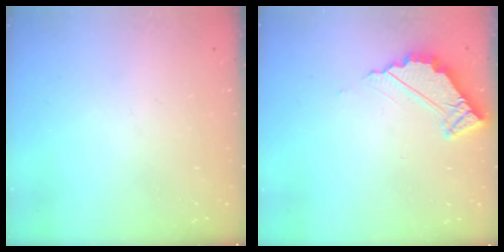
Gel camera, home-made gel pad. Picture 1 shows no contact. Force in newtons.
{"total": 5.1, "press": 5.1, "slide": 0.4}